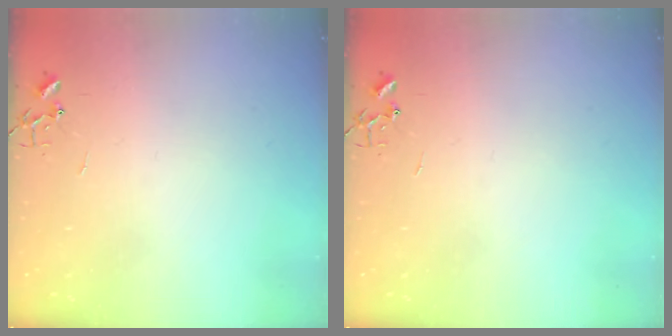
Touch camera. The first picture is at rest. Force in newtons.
{"total": 0.0}